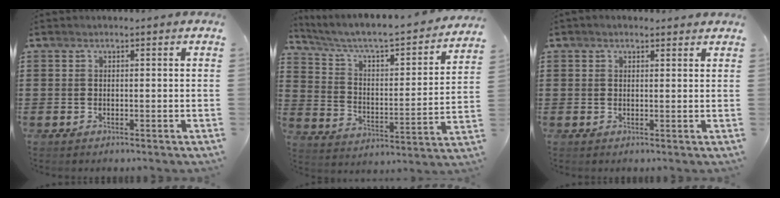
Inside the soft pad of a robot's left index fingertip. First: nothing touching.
{"total": 4.8, "force": [4.0, 0.8, 2.5], "torque": [-0.070, -0.041, 0.058]}
{"total": 1.2, "force": [1.0, 0.3, 0.5], "torque": [-0.011, 0.003, 0.019]}